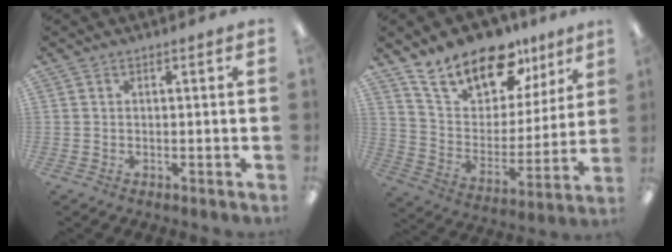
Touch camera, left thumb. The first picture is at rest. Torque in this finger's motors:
{"motor_torque": [1.75, 1.64, 1.22, -1.55, 0.23]}